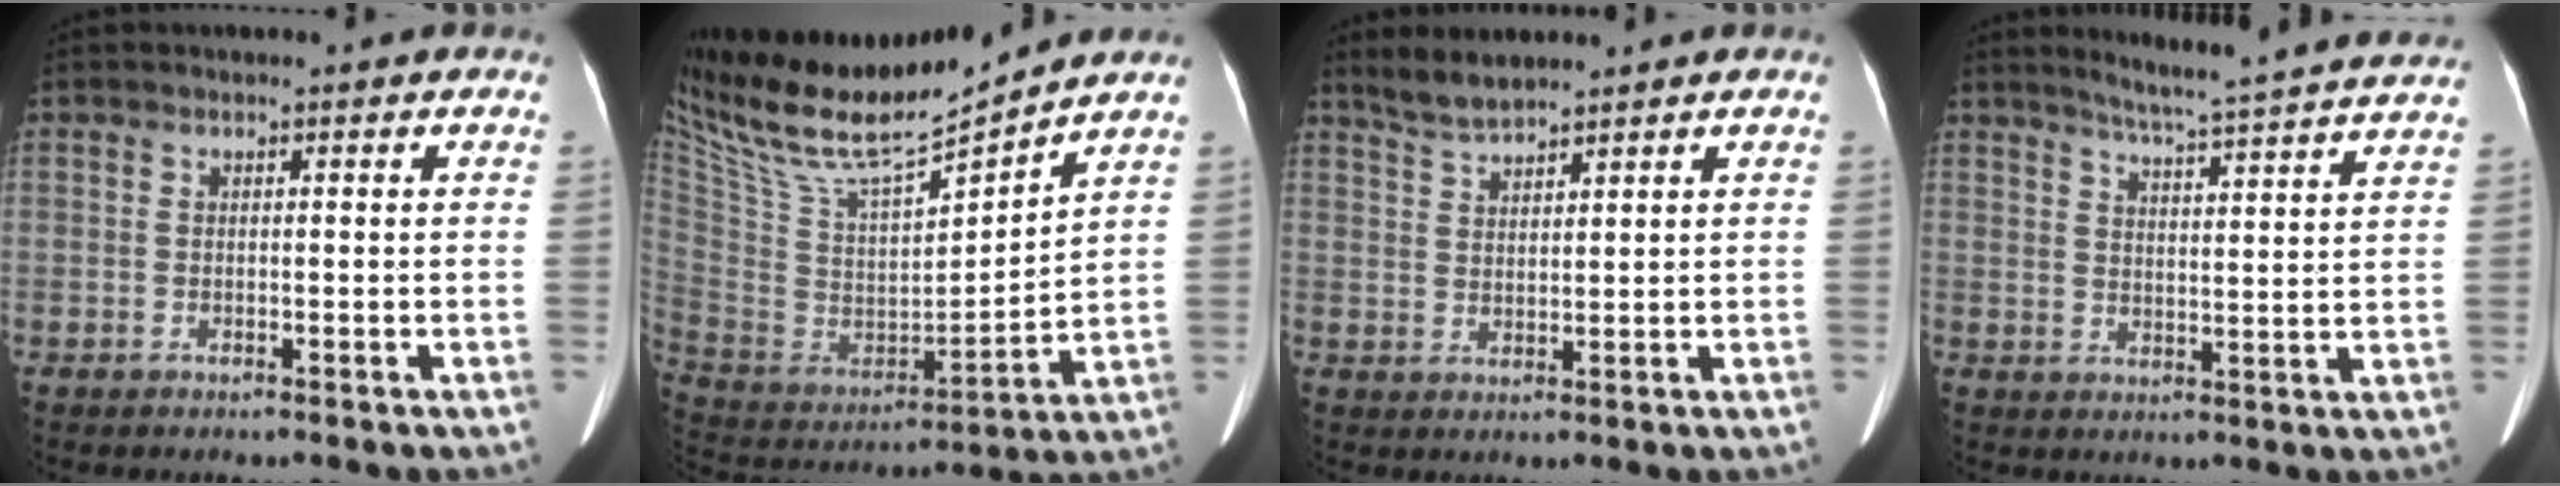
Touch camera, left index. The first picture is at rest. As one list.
[{"total": 19.1, "force": [17.0, 1.3, 8.5], "torque": [-0.181, -0.009, 0.318]}, {"total": 3.9, "force": [3.7, 0.3, 1.2], "torque": [-0.031, 0.010, 0.075]}, {"total": 16.0, "force": [14.7, -0.8, 6.5], "torque": [-0.105, -0.022, 0.184]}]